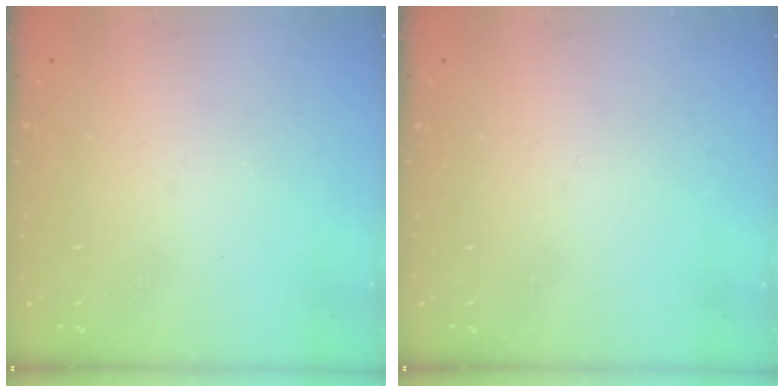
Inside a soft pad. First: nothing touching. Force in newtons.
{"total": 0.0}